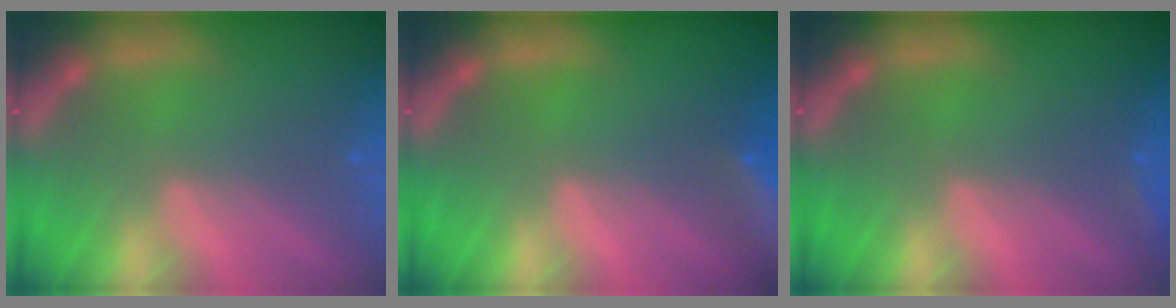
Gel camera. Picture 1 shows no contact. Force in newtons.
{"total": 10.0}
{"total": 0.9}